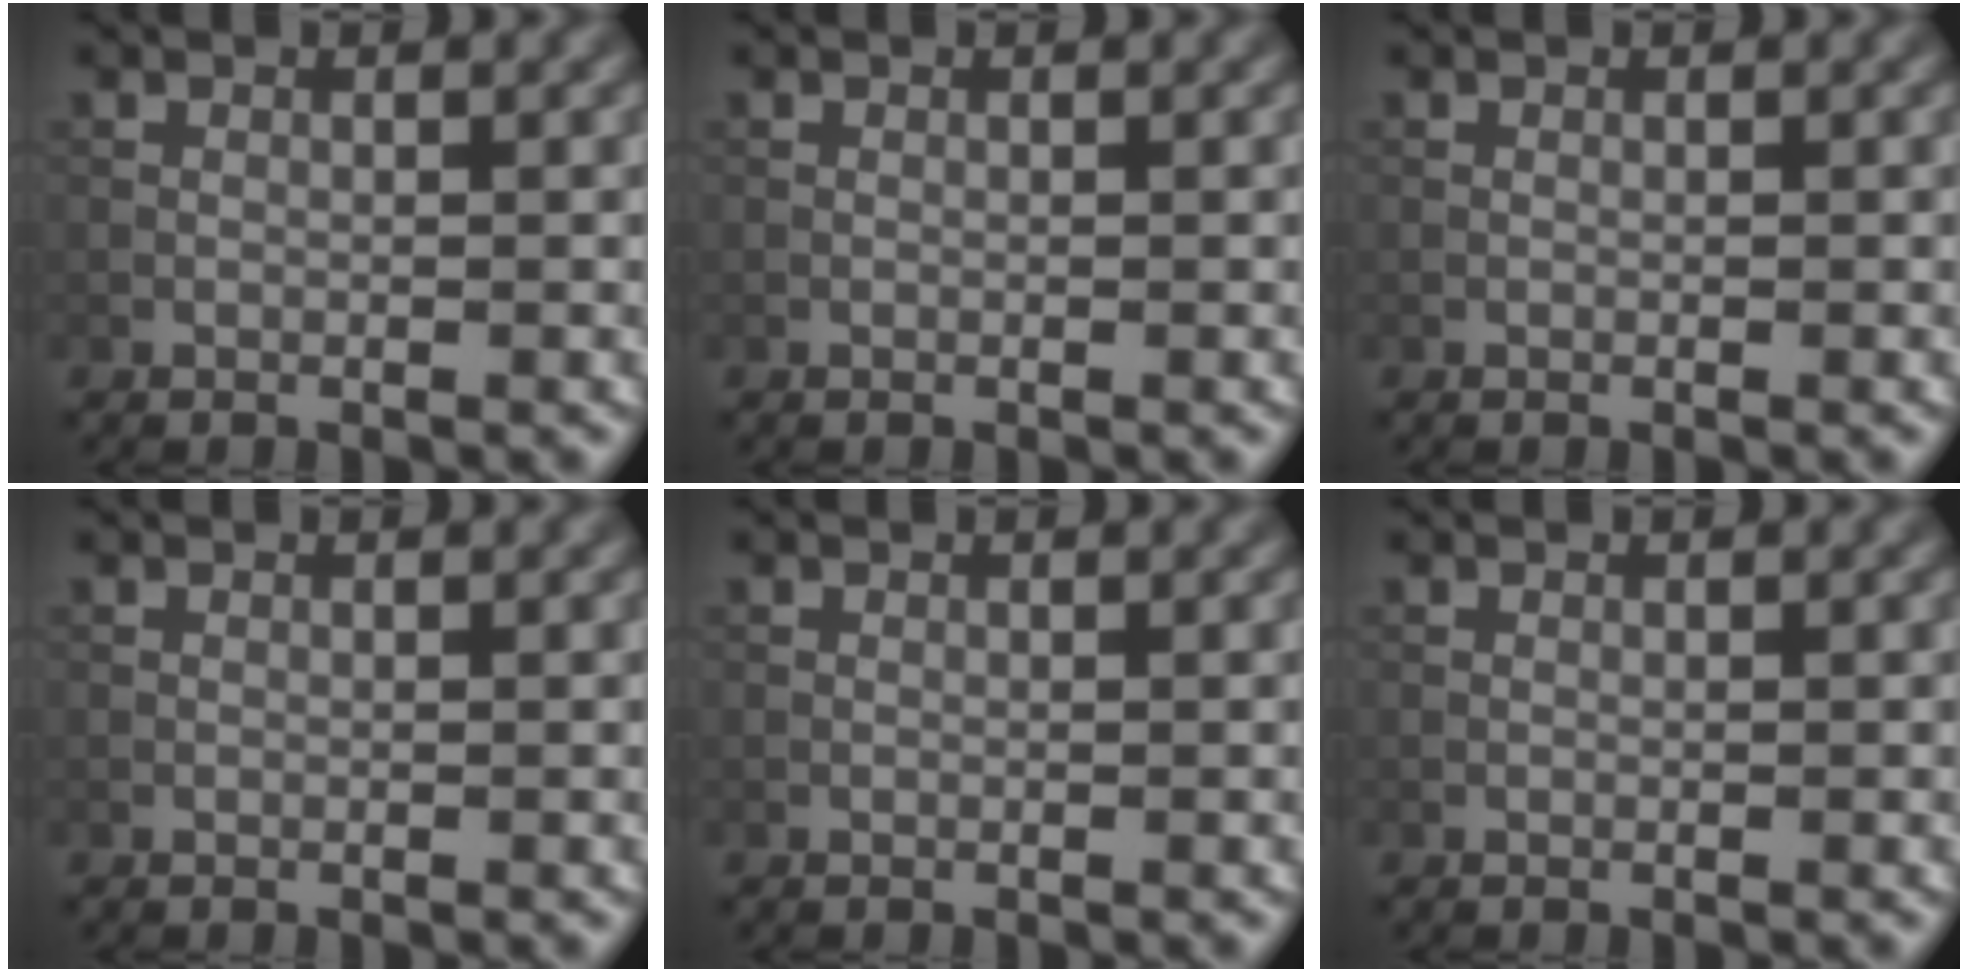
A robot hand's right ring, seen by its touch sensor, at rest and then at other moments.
{"total": 0.0}
{"total": 0.0}
{"total": 0.0}
{"total": 0.0}
{"total": 0.0}